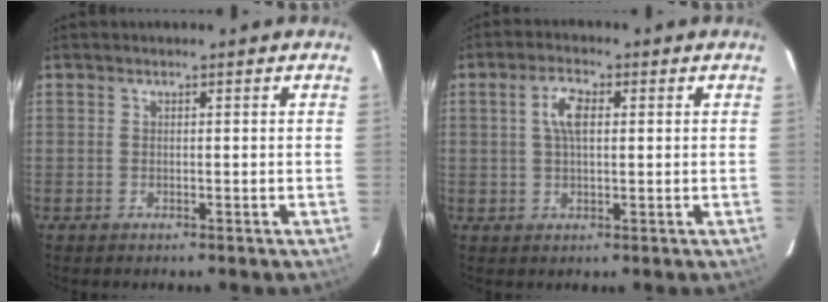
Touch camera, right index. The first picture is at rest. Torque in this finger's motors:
{"motor_torque": [0.18, -0.06, 0.18, 0.09]}